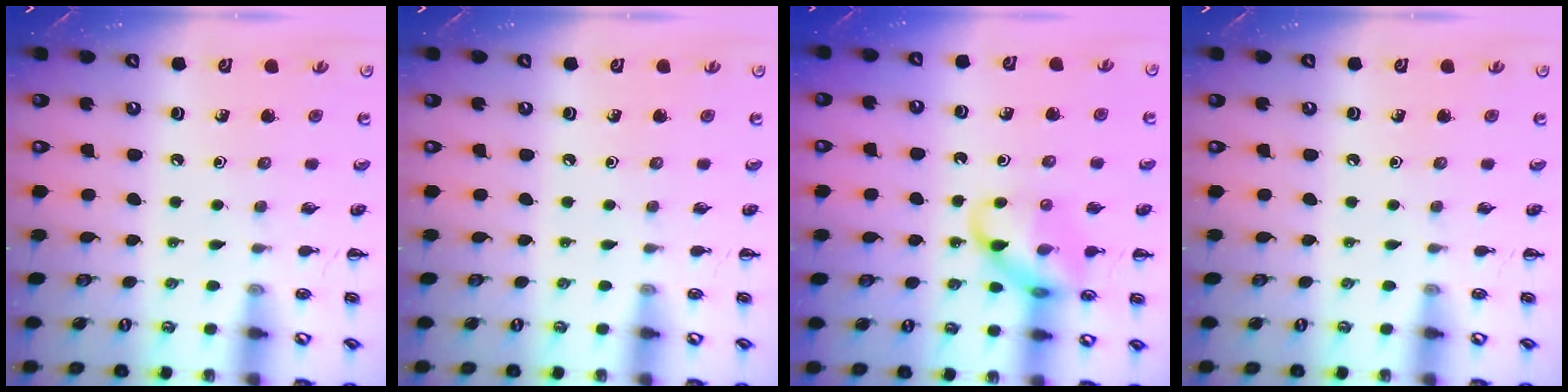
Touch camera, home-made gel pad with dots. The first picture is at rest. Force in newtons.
{"total": 0.0}
{"total": 11.8, "press": 11.8, "slide": 1.2}
{"total": 0.0}